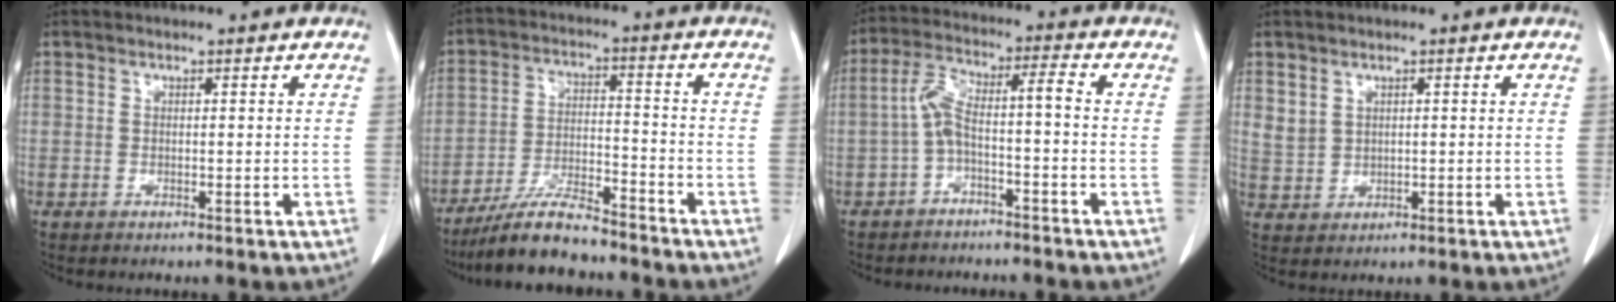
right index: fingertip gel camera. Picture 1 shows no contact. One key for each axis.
{"total": 10.0, "fx": -8.7, "fy": 1.5, "fz": 4.6, "tx": -0.087, "ty": -0.009, "tz": -0.159}
{"total": 6.4, "fx": -2.0, "fy": 0.8, "fz": 6.1, "tx": -0.120, "ty": 0.037, "tz": -0.036}
{"total": 2.9, "fx": 1.4, "fy": 2.4, "fz": 1.0, "tx": -0.020, "ty": 0.002, "tz": 0.038}